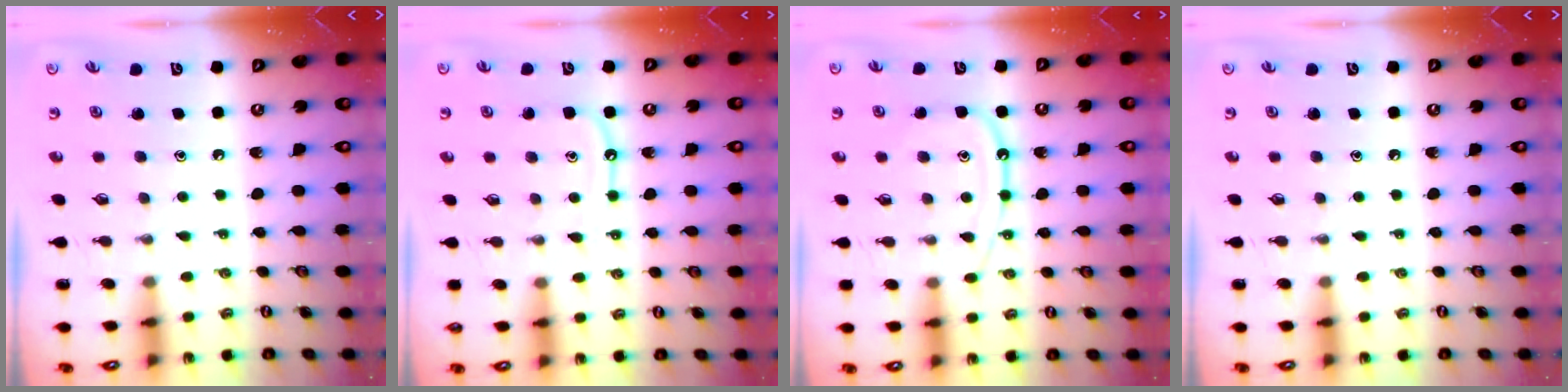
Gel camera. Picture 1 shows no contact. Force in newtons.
{"total": 7.5, "press": 7.5, "slide": 0.7}
{"total": 11.7, "press": 11.6, "slide": 1.1}
{"total": 0.0}